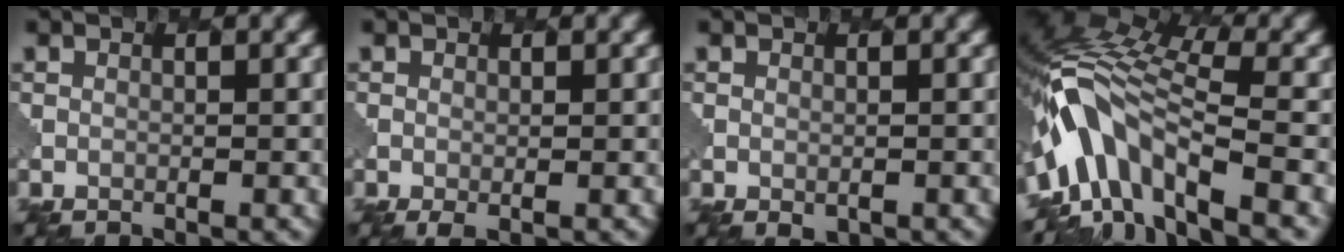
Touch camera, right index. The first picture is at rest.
{"total": 0.8, "force": [-0.2, 0.3, 0.7], "torque": [-0.014, -0.005, -0.003]}
{"total": 0.8, "force": [-0.1, 0.7, 0.5], "torque": [-0.007, -0.008, 0.003]}
{"total": 9.3, "force": [-4.3, 4.5, 6.9], "torque": [-0.114, 0.012, -0.089]}